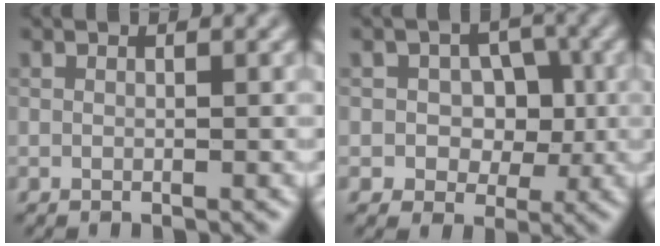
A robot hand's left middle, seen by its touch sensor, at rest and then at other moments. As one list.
[{"total": 3.9, "force": [-0.2, 3.3, 2.1], "torque": [-0.006, 0.002, -0.020]}]